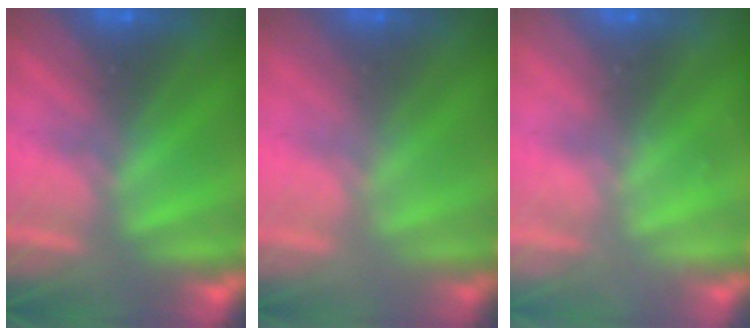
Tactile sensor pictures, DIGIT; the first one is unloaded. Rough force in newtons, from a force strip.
{"total": 2.3}
{"total": 2.3}